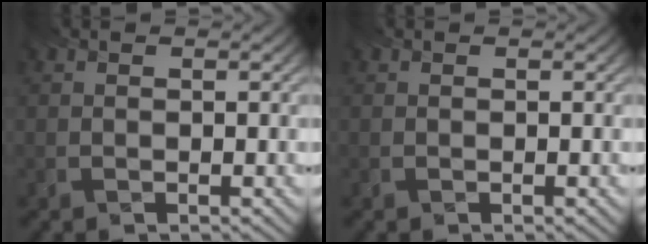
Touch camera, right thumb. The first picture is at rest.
{"total": 0.0}